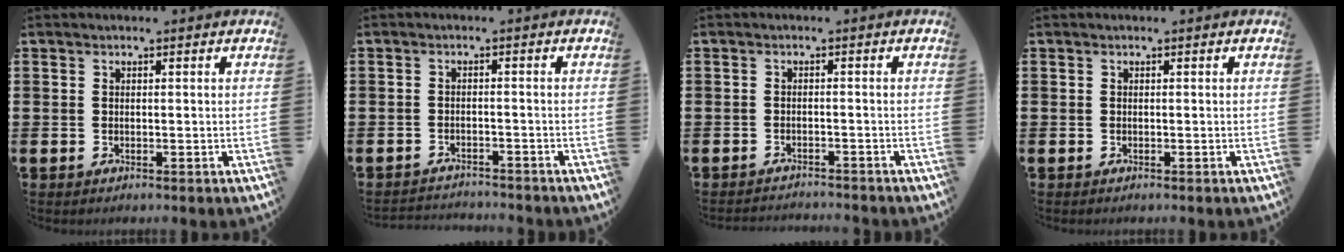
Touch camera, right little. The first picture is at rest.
{"total": 1.8, "force": [-1.8, 0.0, -0.2], "torque": [-0.003, 0.002, -0.040]}
{"total": 1.3, "force": [-1.3, -0.1, -0.1], "torque": [-0.002, 0.004, -0.028]}
{"total": 0.0}